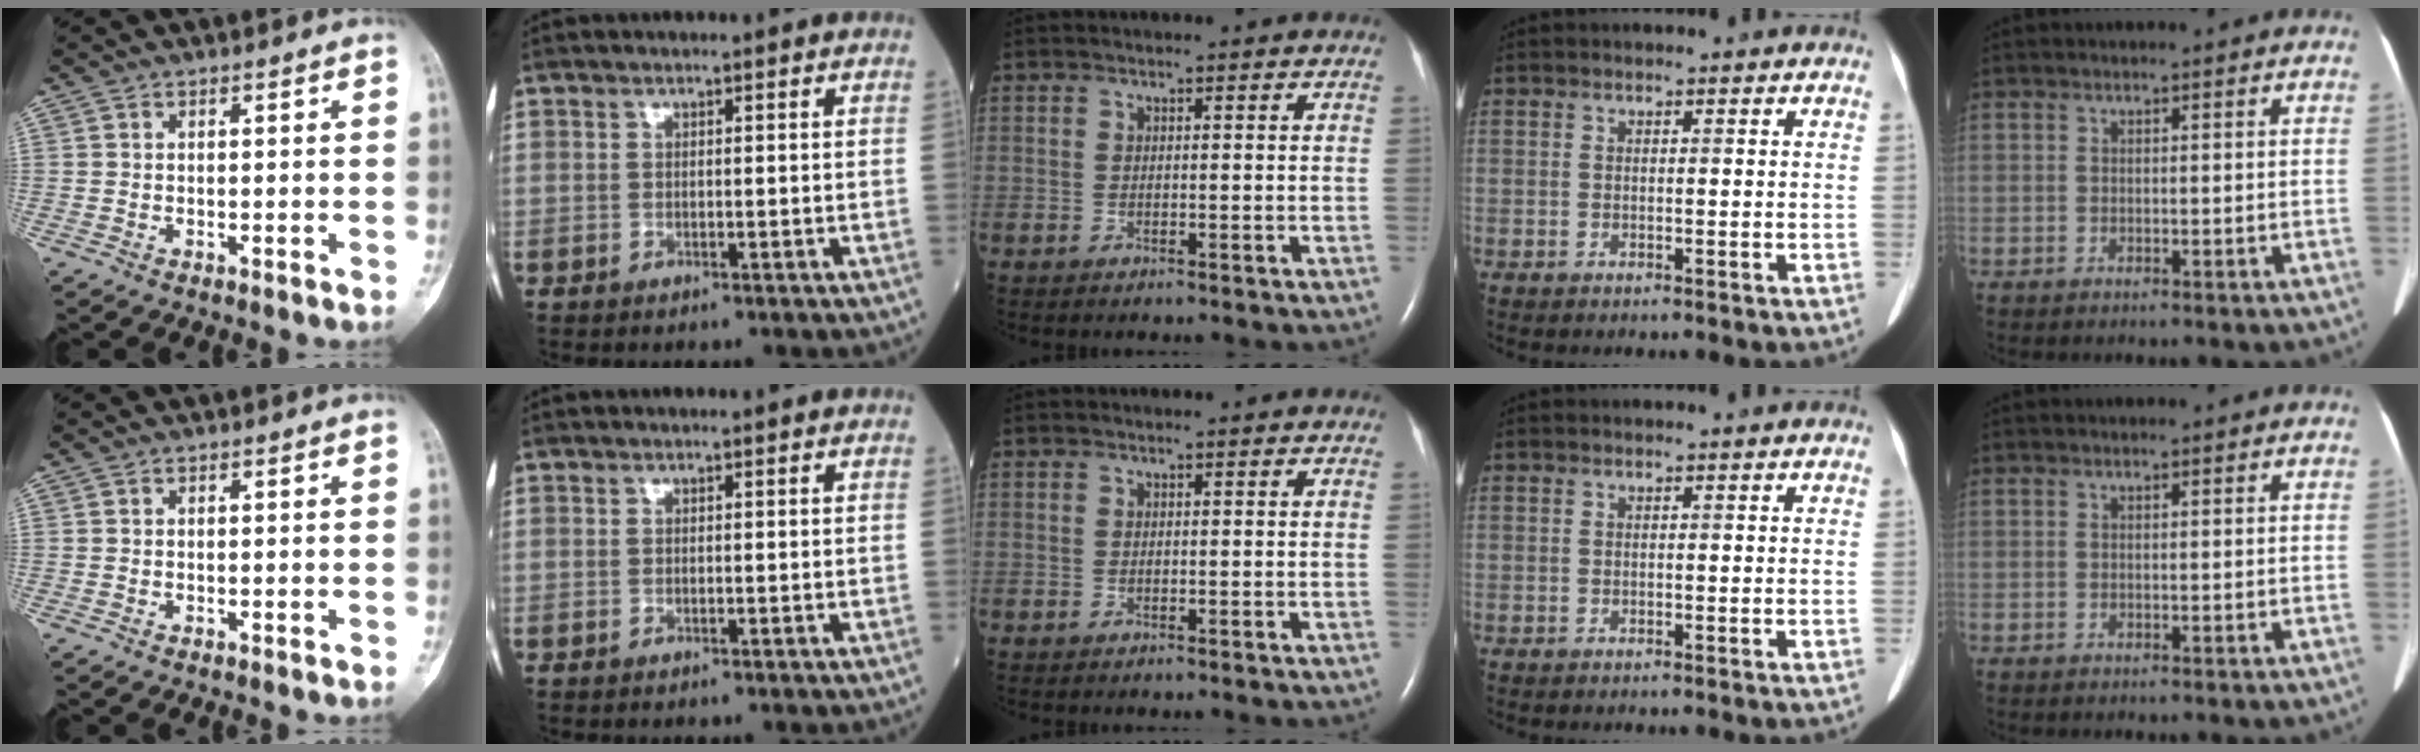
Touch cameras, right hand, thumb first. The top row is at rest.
{}